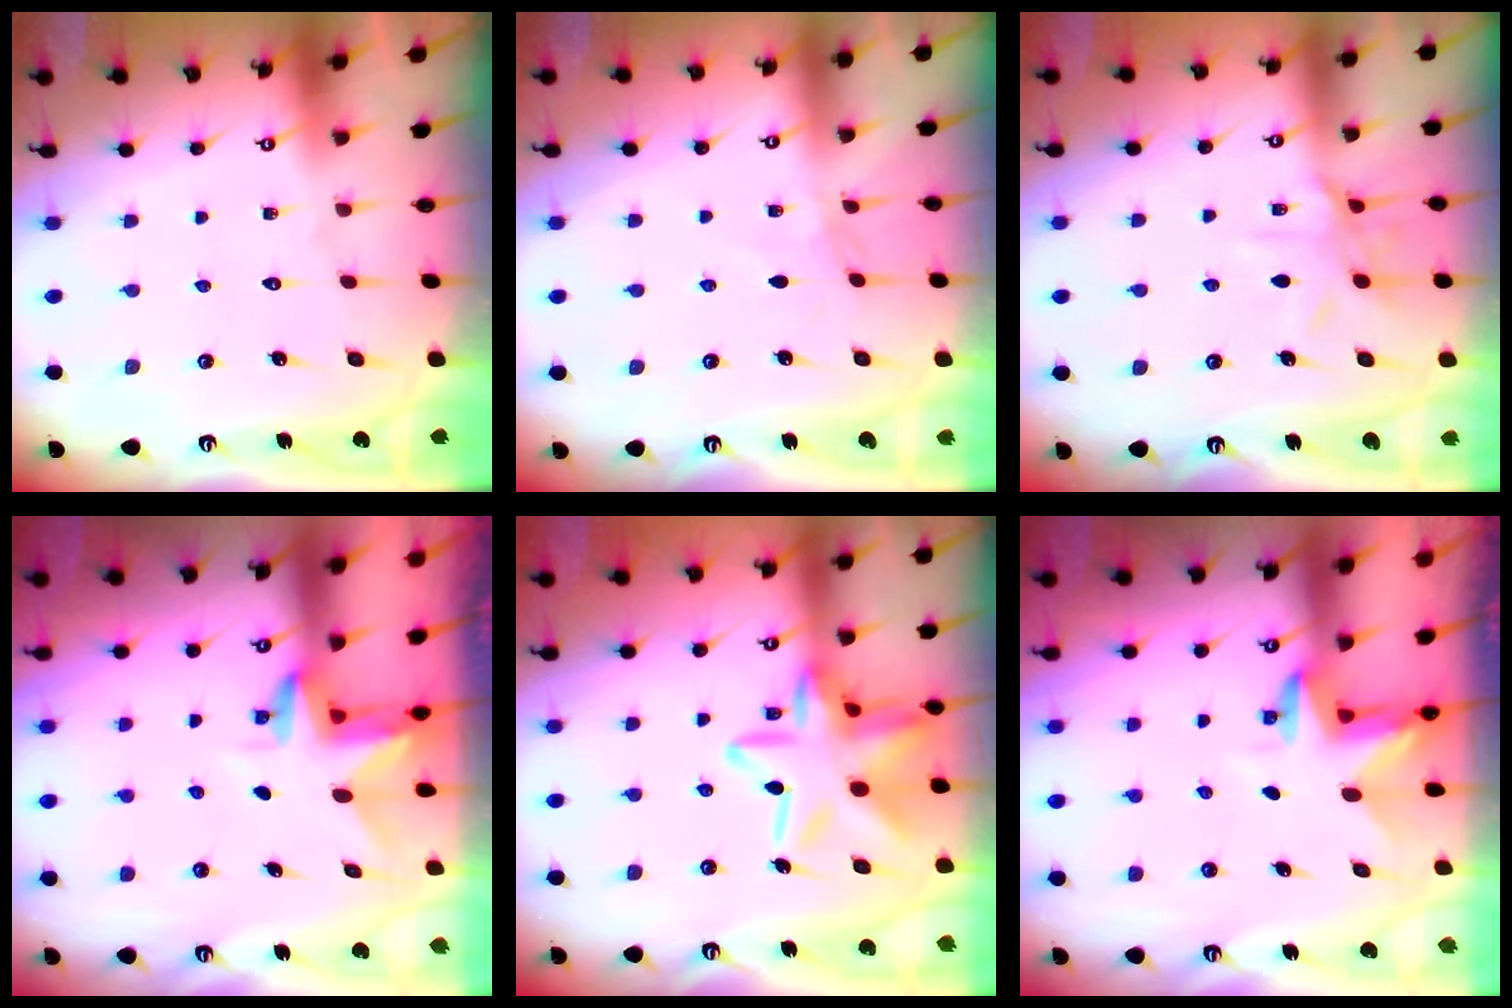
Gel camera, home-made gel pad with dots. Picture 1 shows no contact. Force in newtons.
{"total": 2.7, "press": 2.7, "slide": 0.4}
{"total": 9.0, "press": 9.0, "slide": 0.6}
{"total": 2.9, "press": 2.9, "slide": 0.2}
{"total": 18.6, "press": 18.5, "slide": 1.4}
{"total": 3.4, "press": 3.4, "slide": 0.2}